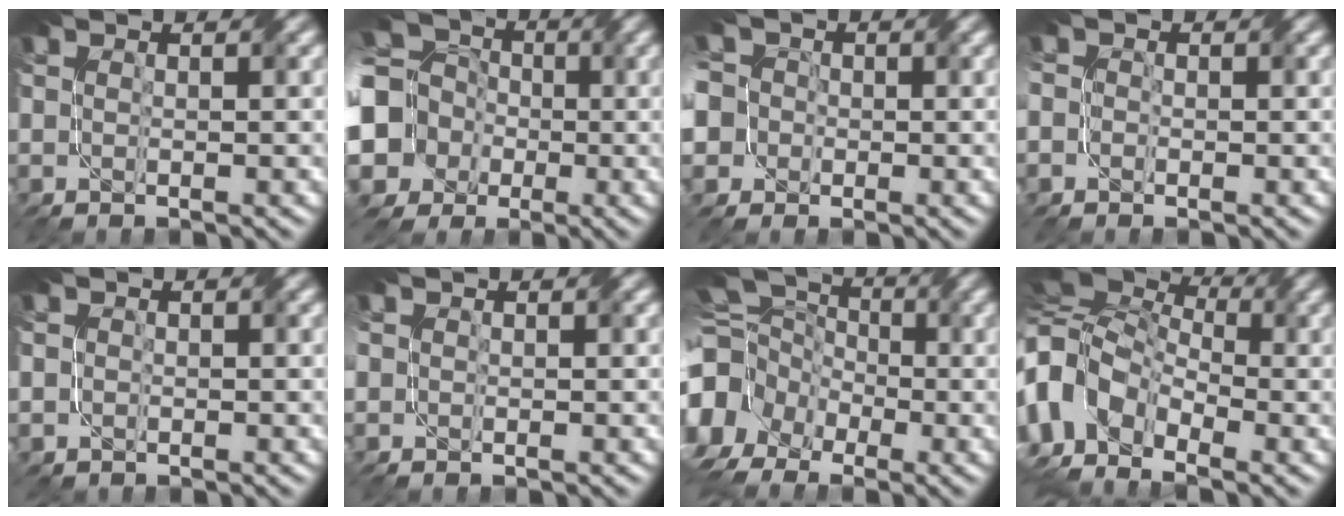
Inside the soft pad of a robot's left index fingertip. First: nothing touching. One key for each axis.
{"total": 13.7, "fx": -0.6, "fy": 12.6, "fz": 5.4, "tx": -0.165, "ty": 0.009, "tz": -0.042}
{"total": 7.9, "fx": -1.4, "fy": 7.3, "fz": 2.6, "tx": -0.068, "ty": 0.011, "tz": -0.065}
{"total": 1.7, "fx": -0.7, "fy": 1.5, "fz": 0.3, "tx": -0.011, "ty": -0.001, "tz": -0.010}
{"total": 1.0, "fx": 0.1, "fy": 0.5, "fz": -0.8, "tx": 0.016, "ty": -0.001, "tz": 0.003}
{"total": 1.5, "fx": 0.0, "fy": 1.3, "fz": 0.8, "tx": -0.020, "ty": -0.002, "tz": 0.003}
{"total": 14.4, "fx": -5.8, "fy": 11.7, "fz": 6.2, "tx": -0.158, "ty": -0.009, "tz": -0.121}
{"total": 12.1, "fx": -3.6, "fy": 8.6, "fz": 7.7, "tx": -0.168, "ty": -0.005, "tz": -0.065}